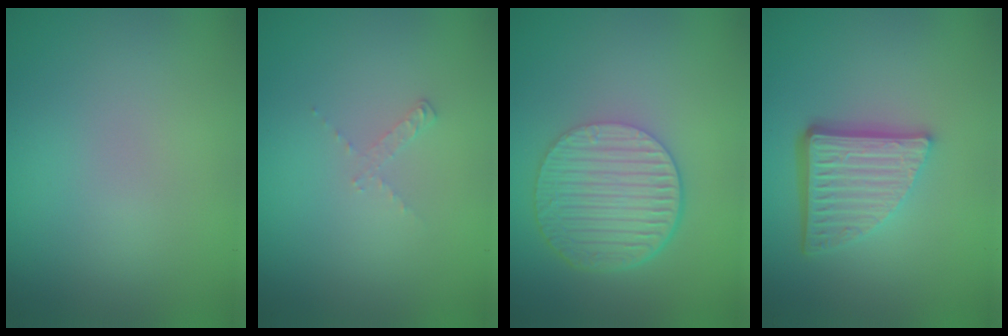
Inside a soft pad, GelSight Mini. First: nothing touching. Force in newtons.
{"total": 0.8, "press": 0.8, "slide": 0.1}
{"total": 6.5, "press": 4.5, "slide": 4.8}
{"total": 5.7, "press": 3.8, "slide": 4.2}